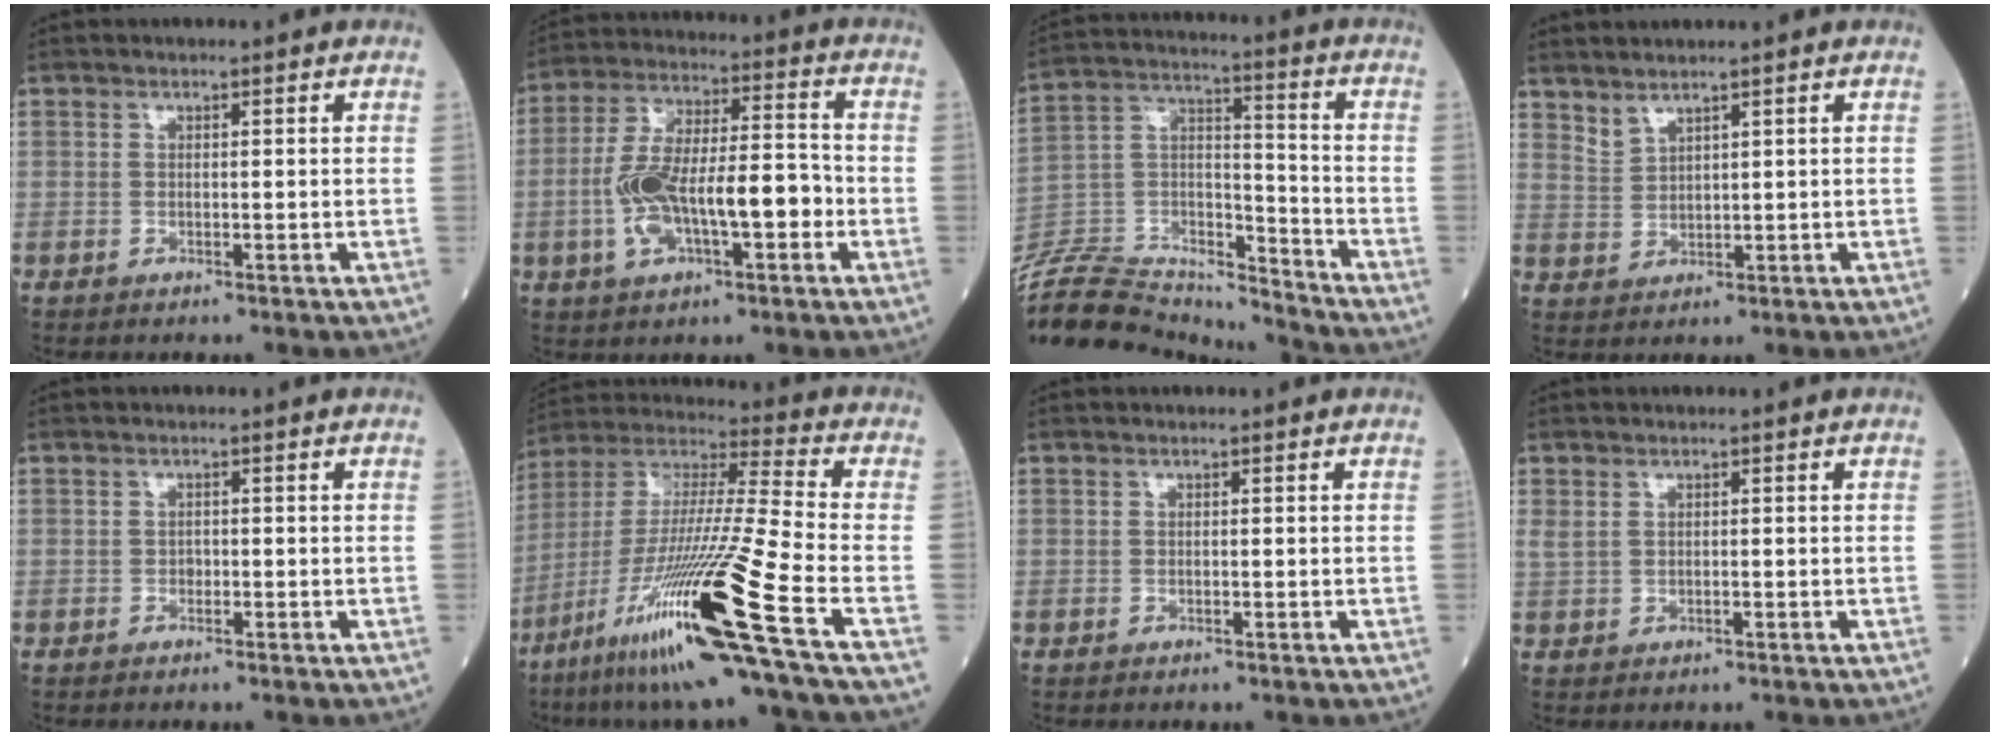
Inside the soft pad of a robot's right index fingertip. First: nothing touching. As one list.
[{"total": 13.3, "force": [-3.1, 4.4, 12.1], "torque": [-0.235, 0.027, -0.050]}, {"total": 22.3, "force": [-21.5, 3.5, 4.6], "torque": [-0.112, 0.022, -0.359]}, {"total": 2.3, "force": [2.3, 0.3, 0.5], "torque": [-0.014, 0.001, 0.053]}, {"total": 0.5, "force": [-0.2, 0.4, 0.2], "torque": [0.000, 0.003, -0.006]}, {"total": 23.7, "force": [-11.7, -1.0, 20.6], "torque": [-0.402, -0.046, -0.219]}, {"total": 0.0}, {"total": 1.1, "force": [0.7, 0.5, 0.7], "torque": [-0.020, 0.009, 0.021]}]